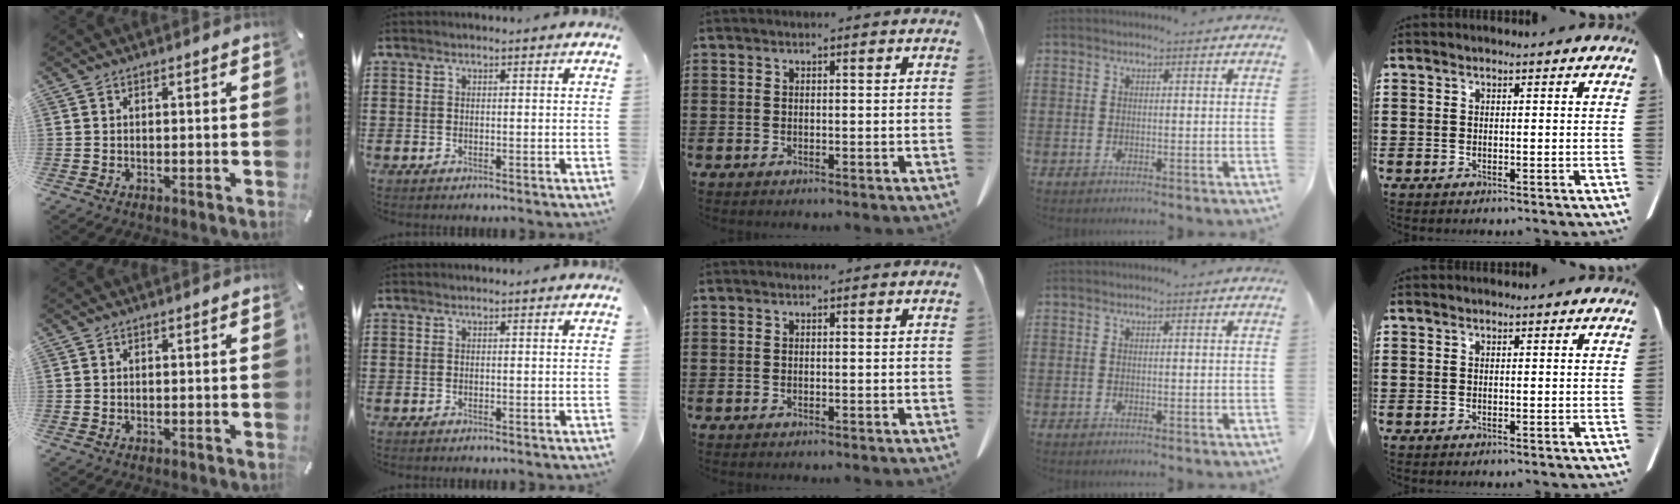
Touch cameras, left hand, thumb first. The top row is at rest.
{}